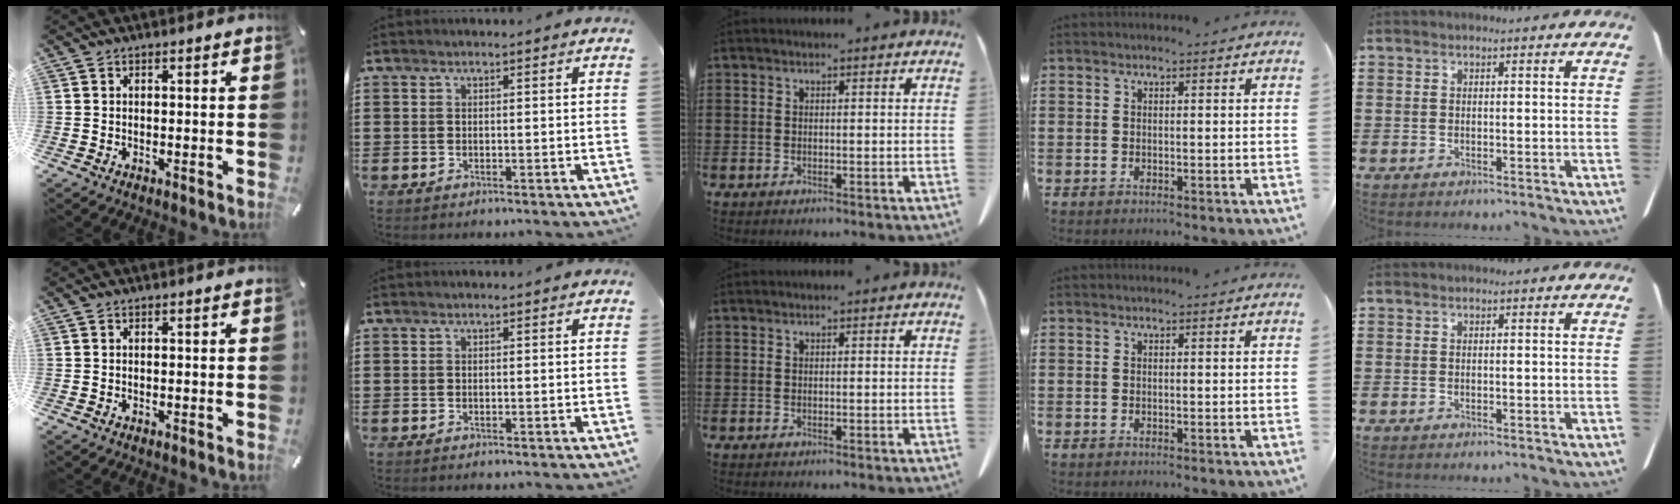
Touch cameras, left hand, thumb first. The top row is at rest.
{}